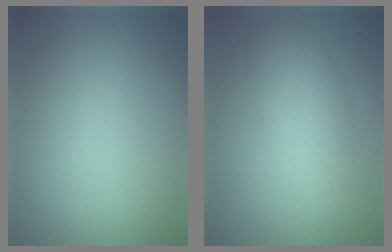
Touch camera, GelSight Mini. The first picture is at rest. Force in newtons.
{"total": 4.0, "press": 4.0, "slide": 0.1}